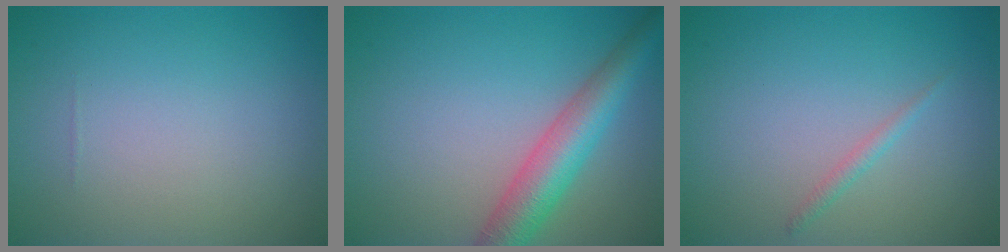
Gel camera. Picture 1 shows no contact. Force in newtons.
{"total": 5.4, "press": 5.4, "slide": 0.2}
{"total": 0.9, "press": 0.9, "slide": 0.1}